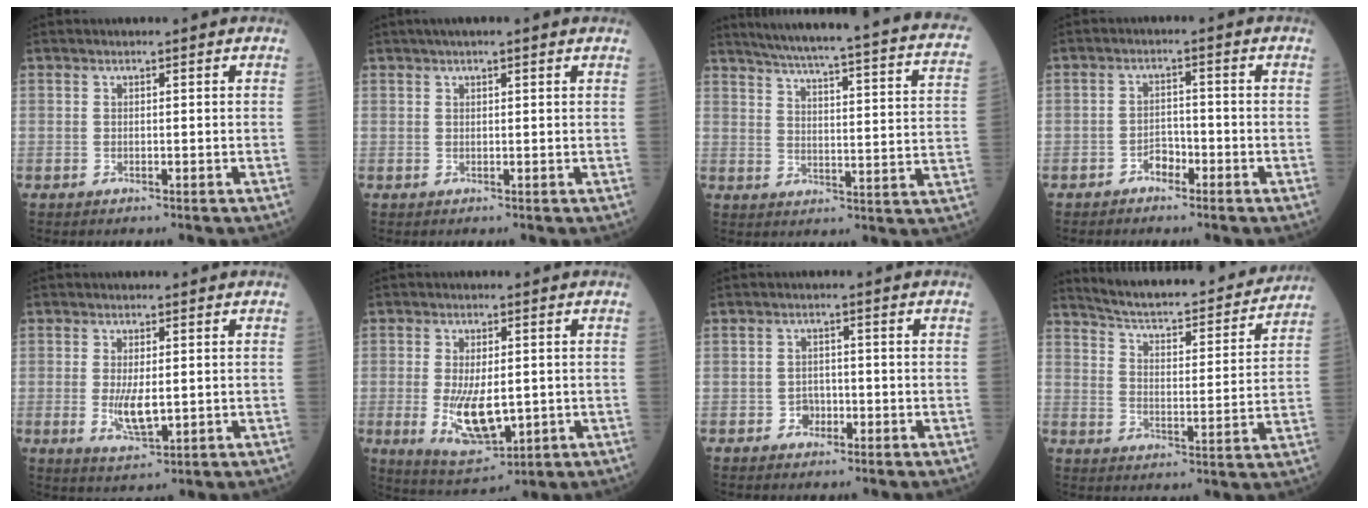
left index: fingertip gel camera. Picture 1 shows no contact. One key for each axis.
{"total": 3.2, "fx": 2.4, "fy": 0.1, "fz": 2.2, "tx": -0.030, "ty": 0.026, "tz": 0.034}
{"total": 25.9, "fx": 21.3, "fy": 1.5, "fz": 14.6, "tx": -0.215, "ty": -0.032, "tz": 0.253}
{"total": 2.4, "fx": -1.7, "fy": 1.3, "fz": 1.0, "tx": -0.014, "ty": 0.005, "tz": -0.032}
{"total": 4.9, "fx": -0.3, "fy": 1.7, "fz": 4.6, "tx": -0.093, "ty": -0.011, "tz": 0.002}
{"total": 9.2, "fx": -1.2, "fy": 3.8, "fz": 8.2, "tx": -0.158, "ty": -0.020, "tz": -0.008}
{"total": 2.1, "fx": -1.1, "fy": 1.6, "fz": 0.8, "tx": -0.012, "ty": 0.006, "tz": -0.020}
{"total": 20.6, "fx": 19.2, "fy": 3.0, "fz": 7.0, "tx": -0.102, "ty": -0.022, "tz": 0.255}